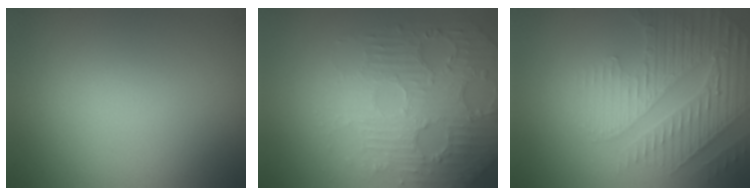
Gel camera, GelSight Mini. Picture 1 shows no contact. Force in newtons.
{"total": 5.5, "press": 3.8, "slide": 4.0}
{"total": 4.8, "press": 4.4, "slide": 1.9}